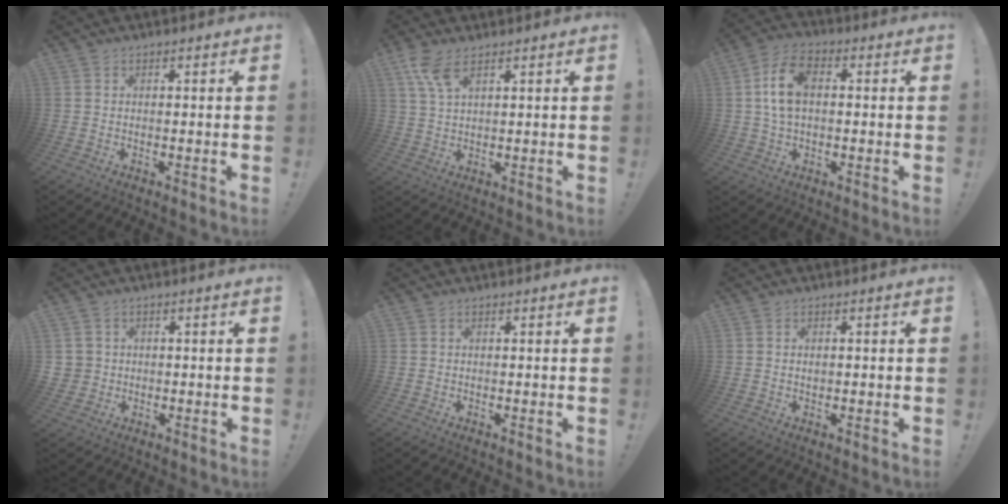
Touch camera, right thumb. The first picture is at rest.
{"total": 7.4, "force": [4.5, 2.7, 5.2], "torque": [-0.105, -0.012, 0.086]}
{"total": 9.5, "force": [1.6, 6.1, 7.1], "torque": [-0.118, 0.006, 0.031]}
{"total": 3.1, "force": [0.6, 3.0, 0.5], "torque": [-0.005, 0.002, 0.014]}
{"total": 0.0}
{"total": 1.0, "force": [0.2, 0.9, 0.4], "torque": [-0.001, 0.001, 0.002]}